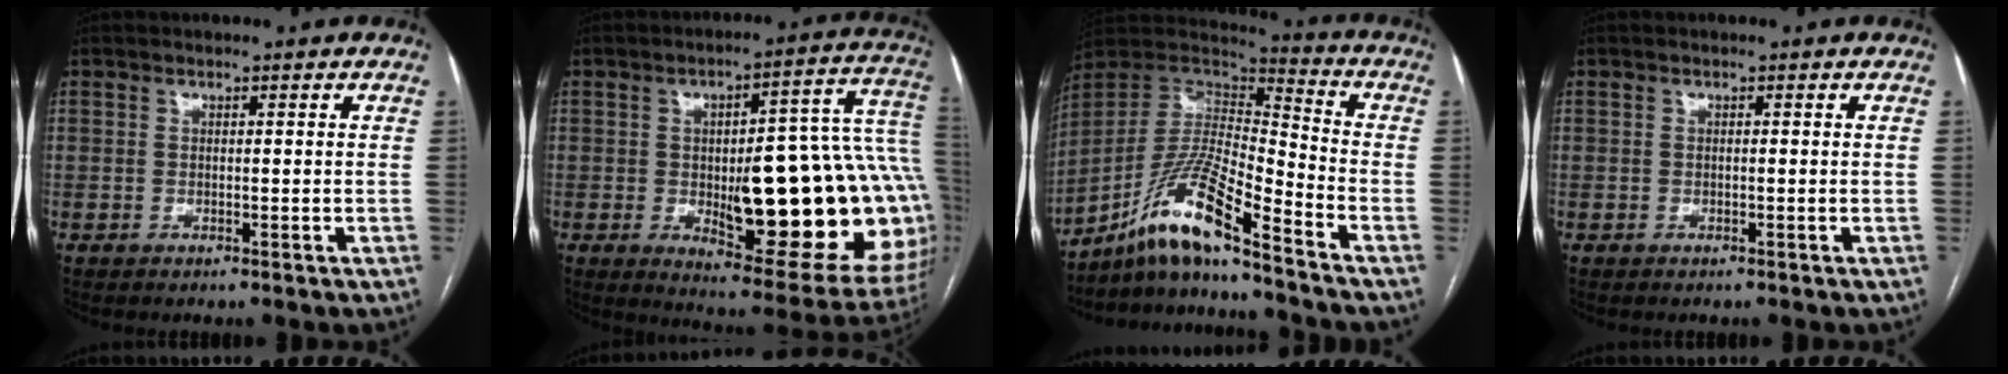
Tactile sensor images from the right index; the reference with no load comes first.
{"total": 28.6, "force": [-2.0, 6.8, 27.7], "torque": [-0.272, 0.028, -0.010]}
{"total": 13.6, "force": [-10.3, 0.1, 8.9], "torque": [-0.172, 0.009, -0.191]}
{"total": 0.0}